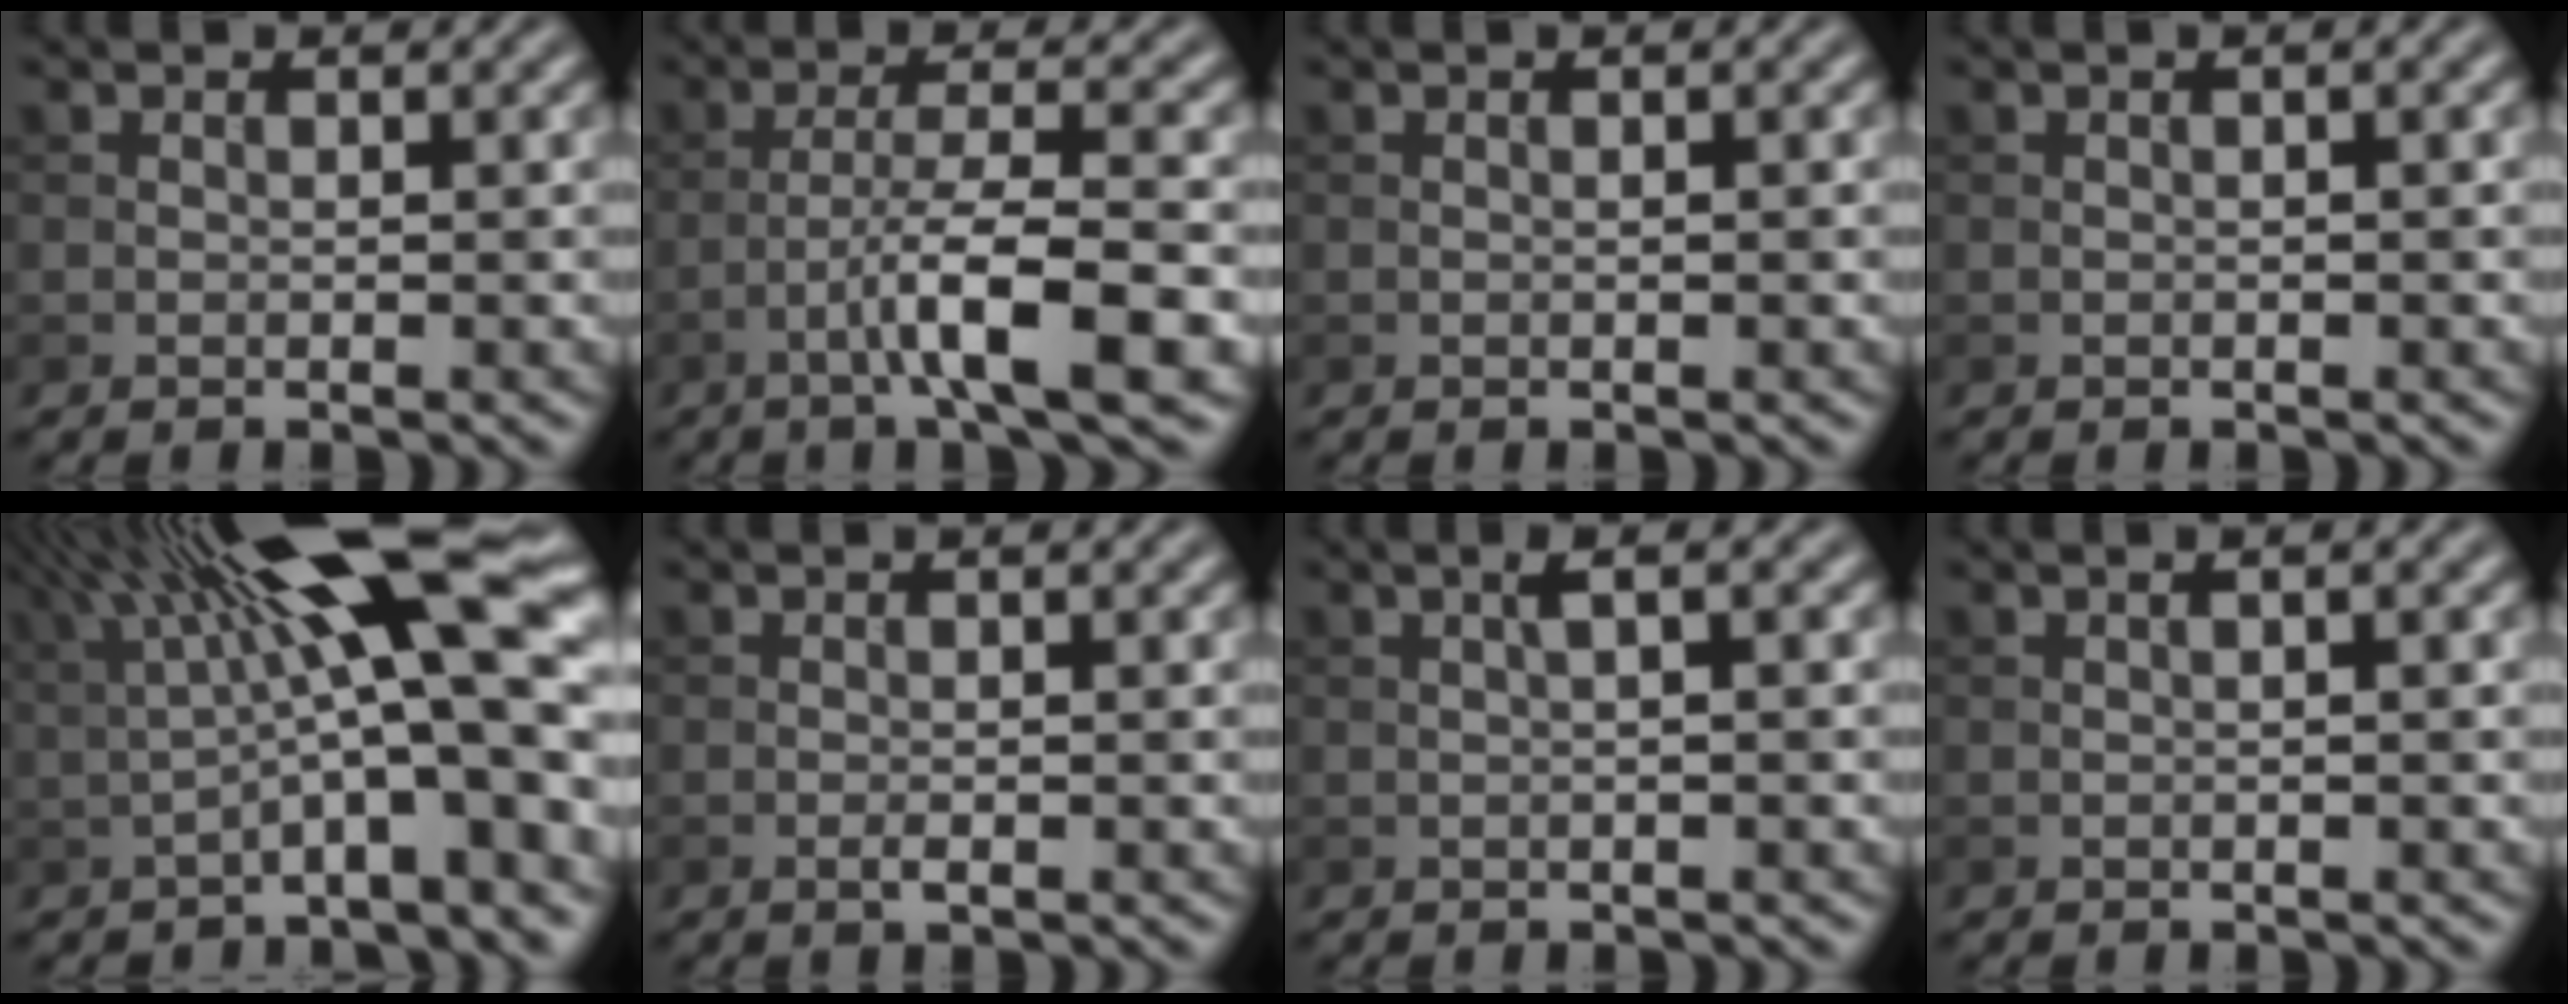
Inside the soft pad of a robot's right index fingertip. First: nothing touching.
{"total": 7.4, "force": [-3.1, 1.1, 6.6], "torque": [-0.109, 0.014, -0.057]}
{"total": 0.6, "force": [0.0, 0.1, 0.6], "torque": [-0.010, 0.001, 0.002]}
{"total": 1.0, "force": [0.2, 0.1, 1.0], "torque": [-0.020, 0.001, 0.000]}
{"total": 15.3, "force": [3.6, 3.7, 14.4], "torque": [-0.211, 0.022, 0.064]}
{"total": 1.5, "force": [-0.3, 0.3, 1.4], "torque": [-0.026, -0.001, -0.009]}
{"total": 2.6, "force": [0.6, 0.7, 2.4], "torque": [-0.029, 0.007, 0.004]}
{"total": 2.0, "force": [0.6, 0.6, 1.8], "torque": [-0.019, -0.006, 0.002]}